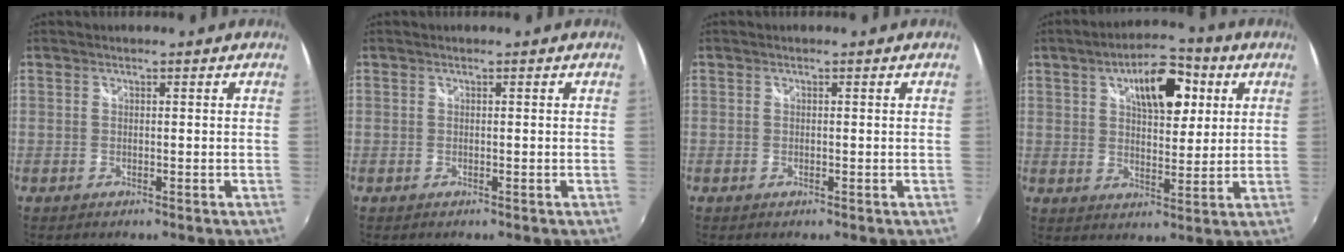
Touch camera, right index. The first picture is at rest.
{"total": 0.0}
{"total": 0.0}
{"total": 12.1, "force": [4.8, 5.5, 9.6], "torque": [-0.142, 0.029, 0.075]}